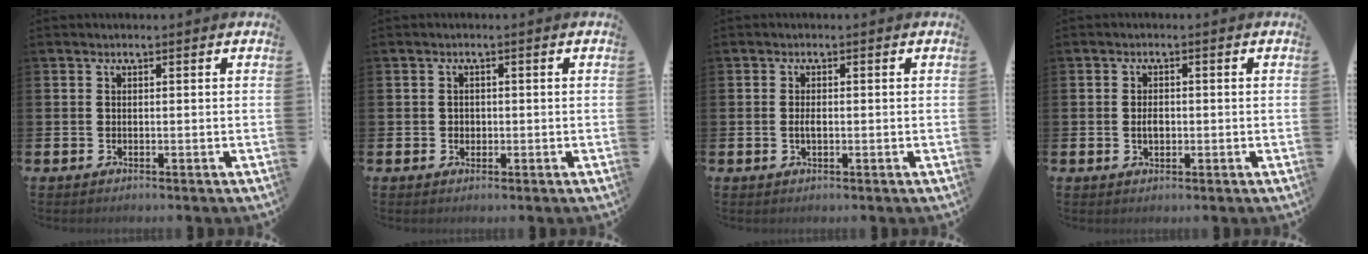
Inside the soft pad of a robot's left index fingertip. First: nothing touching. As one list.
[{"total": 1.1, "force": [0.2, 1.1, 0.4], "torque": [0.002, 0.004, -0.001]}, {"total": 1.4, "force": [-0.2, 0.6, 1.2], "torque": [-0.021, 0.001, -0.005]}, {"total": 2.1, "force": [-0.2, 1.5, 1.5], "torque": [-0.011, -0.002, -0.010]}]